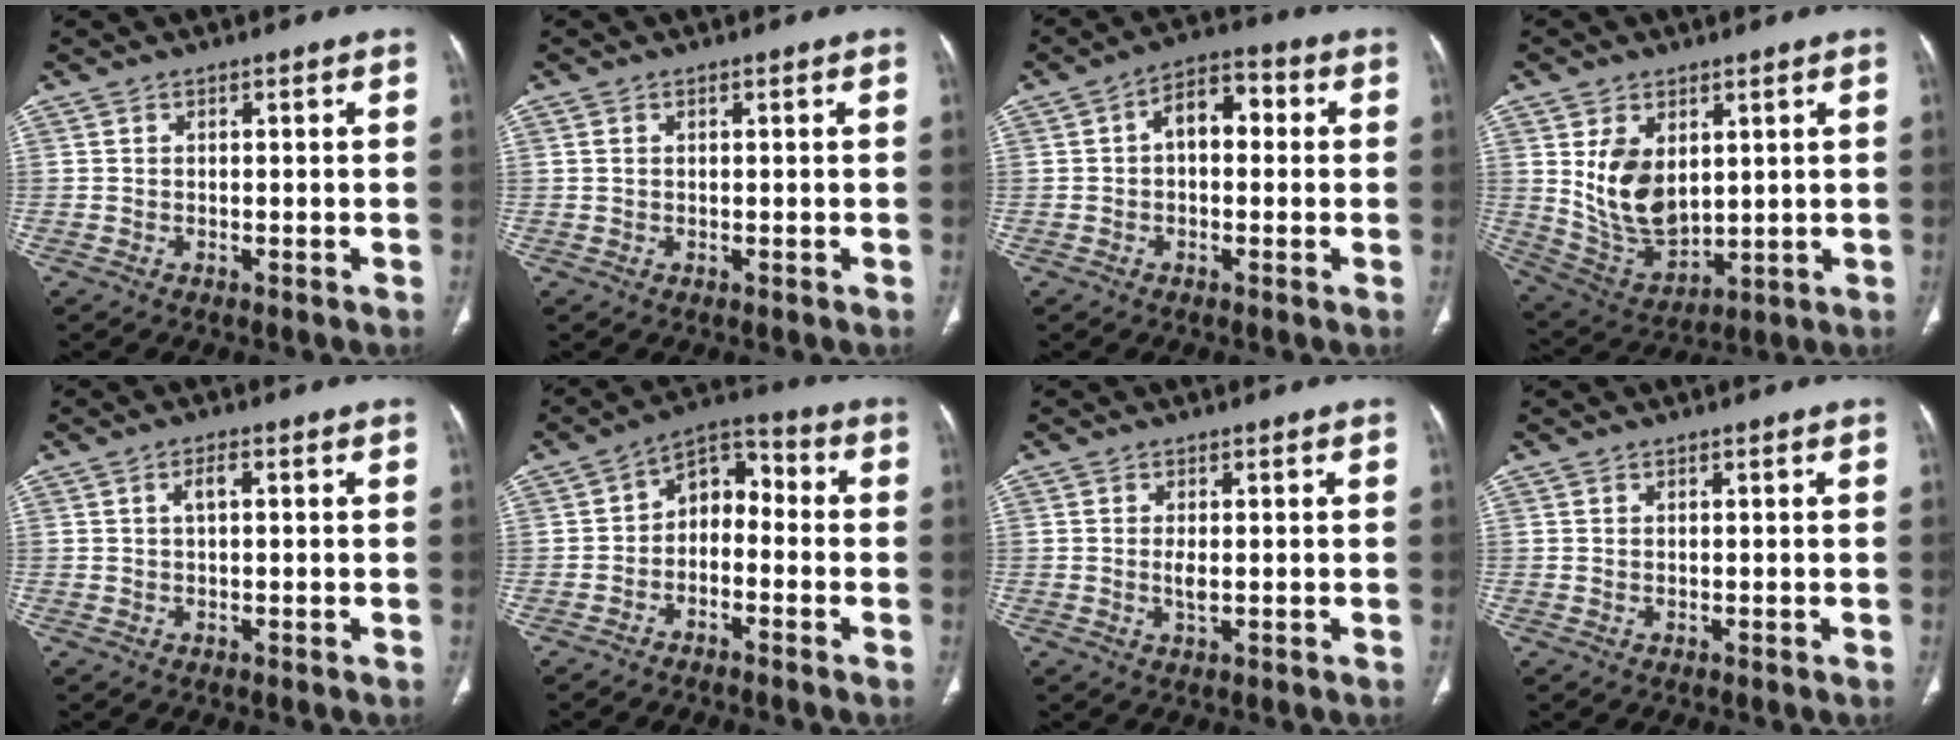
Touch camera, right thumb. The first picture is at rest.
{"total": 0.7, "force": [0.3, 0.5, 0.5], "torque": [-0.013, 0.009, 0.009]}
{"total": 7.5, "force": [0.7, 4.7, 5.8], "torque": [-0.065, 0.028, 0.002]}
{"total": 12.3, "force": [2.8, 7.9, 8.9], "torque": [-0.135, -0.024, 0.077]}
{"total": 2.1, "force": [0.5, 0.9, 1.8], "torque": [-0.037, 0.006, 0.009]}
{"total": 7.9, "force": [-1.7, 5.5, 5.3], "torque": [-0.056, 0.045, -0.046]}
{"total": 1.9, "force": [0.0, 0.8, 1.8], "torque": [-0.040, -0.005, 0.003]}
{"total": 0.0}